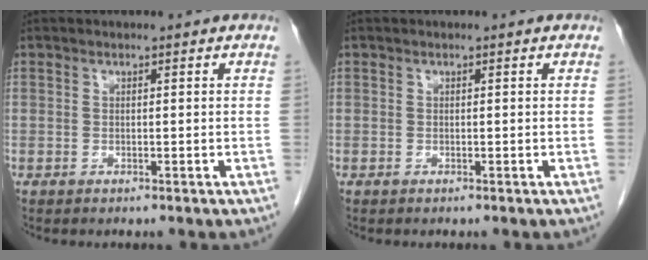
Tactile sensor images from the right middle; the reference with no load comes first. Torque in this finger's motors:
{"motor_torque": [0.20, -0.24, 0.08, 0.01]}